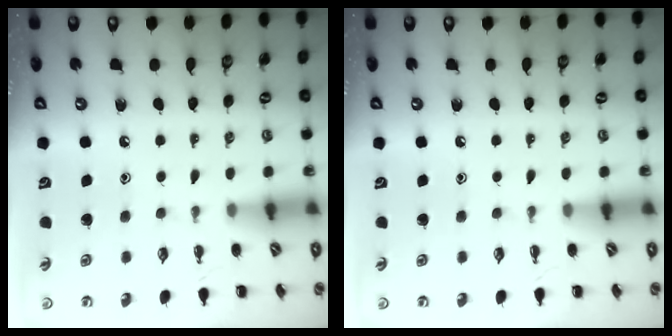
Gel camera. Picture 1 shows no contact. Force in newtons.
{"total": 0.0}